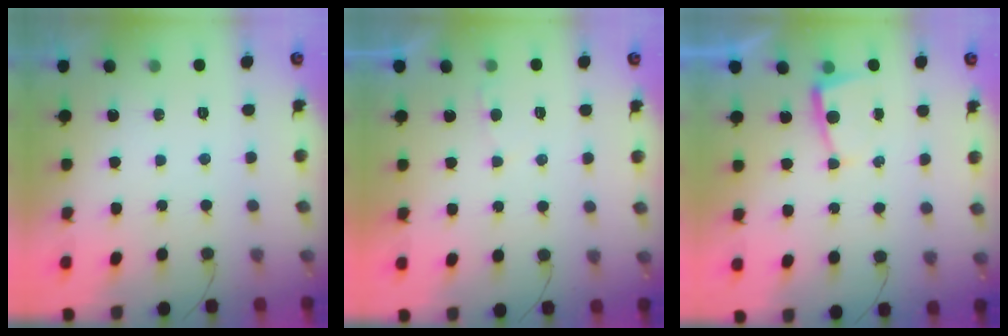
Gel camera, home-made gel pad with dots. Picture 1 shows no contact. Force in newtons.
{"total": 2.2, "press": 2.2, "slide": 0.2}
{"total": 3.0, "press": 3.0, "slide": 0.4}